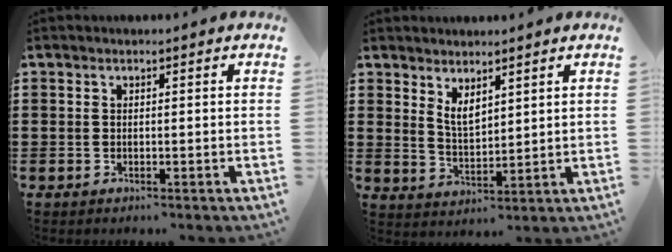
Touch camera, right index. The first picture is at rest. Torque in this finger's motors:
{"motor_torque": [0.01, 0.01, 0.05, 0.07]}